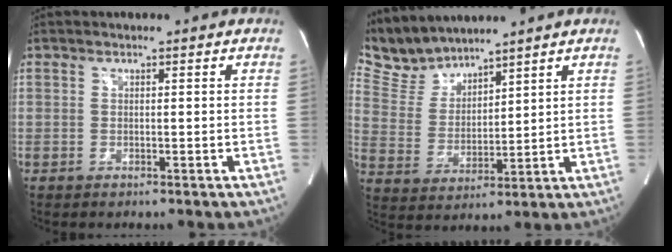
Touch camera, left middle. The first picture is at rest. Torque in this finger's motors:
{"motor_torque": [-0.32, -0.47, -0.12, -0.04]}